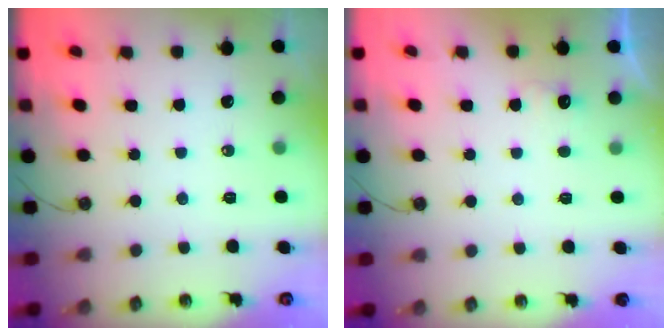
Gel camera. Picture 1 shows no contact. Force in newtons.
{"total": 4.6, "press": 4.4, "slide": 1.1}